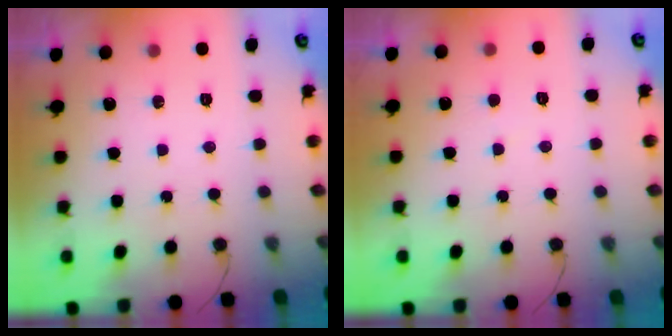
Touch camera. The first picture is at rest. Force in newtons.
{"total": 1.9, "press": 1.9, "slide": 0.2}